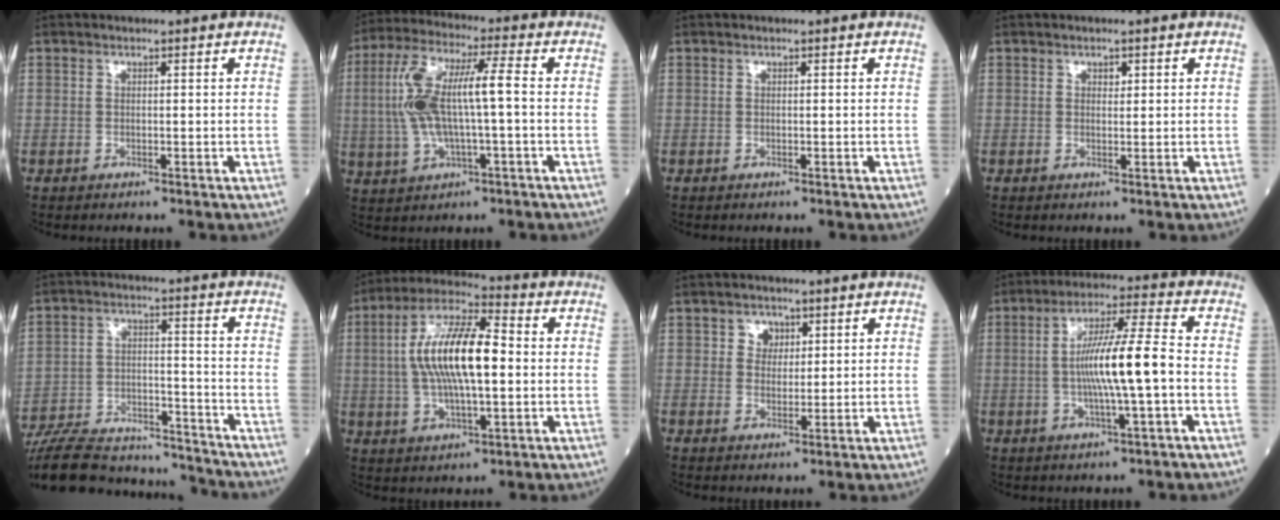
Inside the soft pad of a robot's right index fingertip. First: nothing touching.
{"total": 12.1, "force": [0.0, 2.6, 11.9], "torque": [-0.252, 0.024, 0.002]}
{"total": 0.0}
{"total": 0.9, "force": [0.5, 0.6, 0.5], "torque": [-0.004, -0.003, 0.006]}
{"total": 20.7, "force": [-19.5, 4.0, 5.6], "torque": [-0.133, 0.002, -0.298]}
{"total": 14.4, "force": [0.7, 4.1, 13.8], "torque": [-0.273, 0.020, 0.010]}
{"total": 2.8, "force": [1.3, 2.3, 1.0], "torque": [-0.011, 0.002, 0.019]}
{"total": 10.8, "force": [-1.2, 0.2, 10.8], "torque": [-0.194, 0.011, -0.028]}